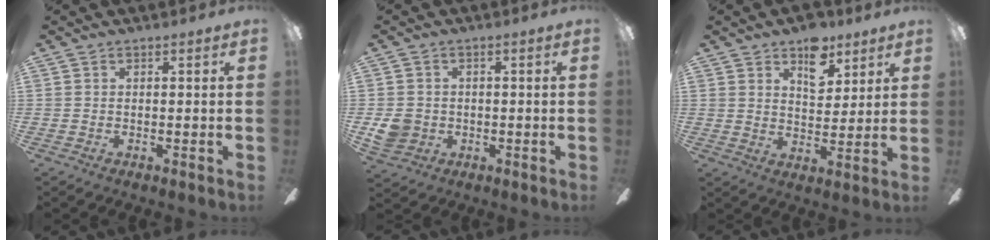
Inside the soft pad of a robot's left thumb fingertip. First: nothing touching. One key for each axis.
{"total": 5.1, "fx": -0.3, "fy": 4.7, "fz": 1.9, "tx": -0.035, "ty": 0.004, "tz": -0.005}
{"total": 9.5, "fx": 6.1, "fy": 5.4, "fz": 4.8, "tx": -0.047, "ty": -0.029, "tz": 0.105}